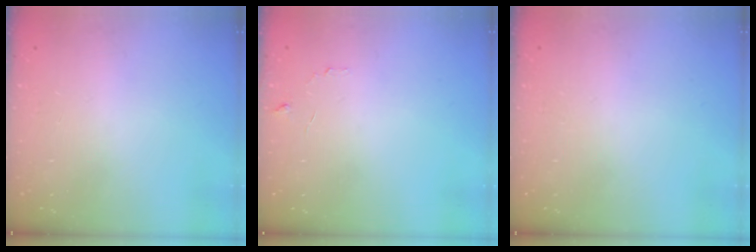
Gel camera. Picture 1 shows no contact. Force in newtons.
{"total": 4.3, "press": 4.3, "slide": 0.3}
{"total": 0.0}